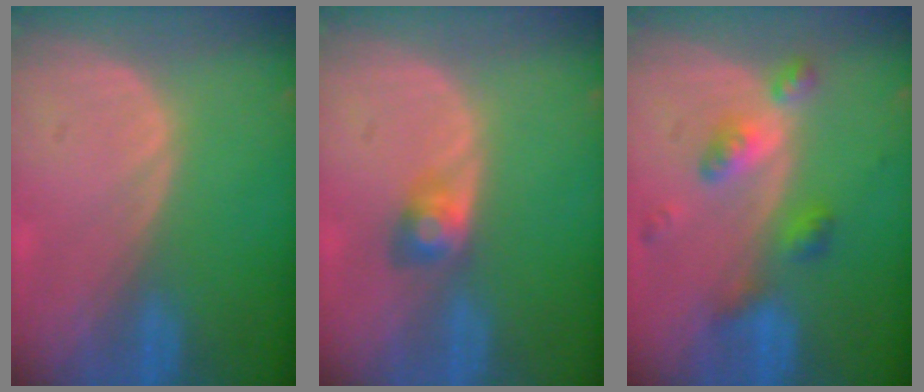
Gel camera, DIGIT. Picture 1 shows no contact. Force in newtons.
{"total": 2.6, "press": 2.6, "slide": 0.1}
{"total": 6.0, "press": 5.3, "slide": 2.8}